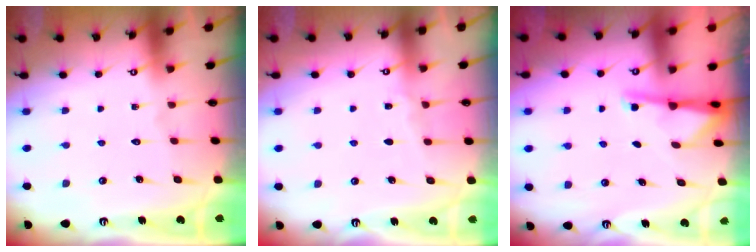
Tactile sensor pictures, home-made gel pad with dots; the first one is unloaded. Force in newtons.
{"total": 3.0, "press": 3.0, "slide": 0.3}
{"total": 3.0, "press": 2.9, "slide": 0.6}